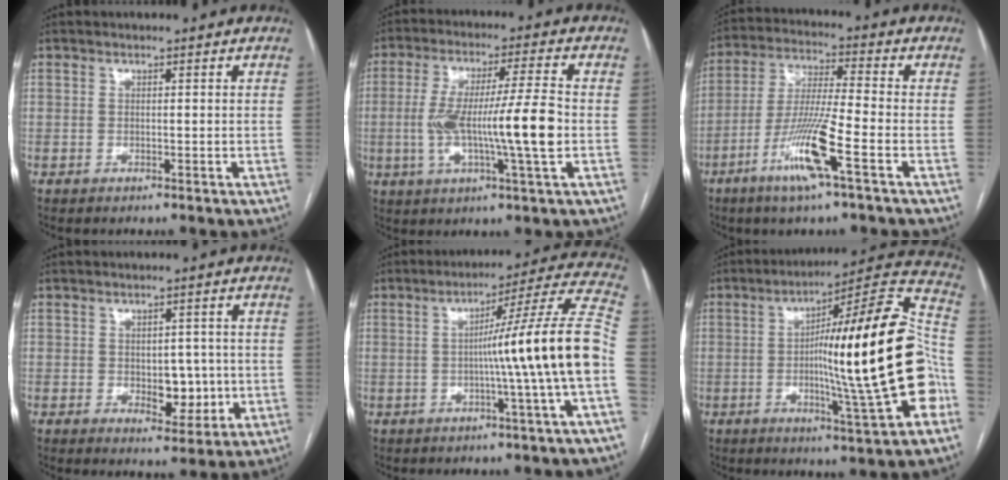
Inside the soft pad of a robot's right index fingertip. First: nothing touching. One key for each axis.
{"total": 13.4, "fx": -1.6, "fy": 0.1, "fz": 13.3, "tx": -0.248, "ty": 0.007, "tz": -0.029}
{"total": 11.7, "fx": -5.5, "fy": -0.2, "fz": 10.4, "tx": -0.209, "ty": -0.014, "tz": -0.107}
{"total": 5.7, "fx": -0.6, "fy": 3.3, "fz": 4.5, "tx": -0.053, "ty": 0.005, "tz": 0.003}
{"total": 15.7, "fx": -2.1, "fy": -2.6, "fz": 15.3, "tx": -0.202, "ty": 0.015, "tz": -0.038}
{"total": 24.5, "fx": -4.0, "fy": 0.5, "fz": 24.1, "tx": -0.302, "ty": 0.014, "tz": -0.066}